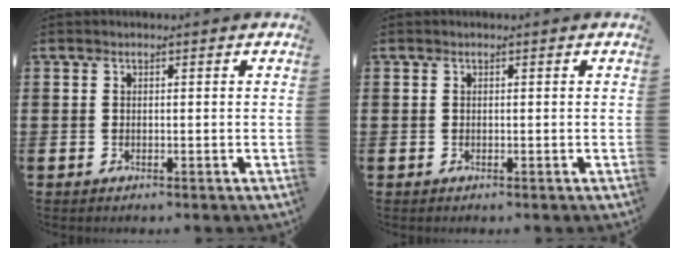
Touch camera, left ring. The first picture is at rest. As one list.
[{"total": 0.0}]